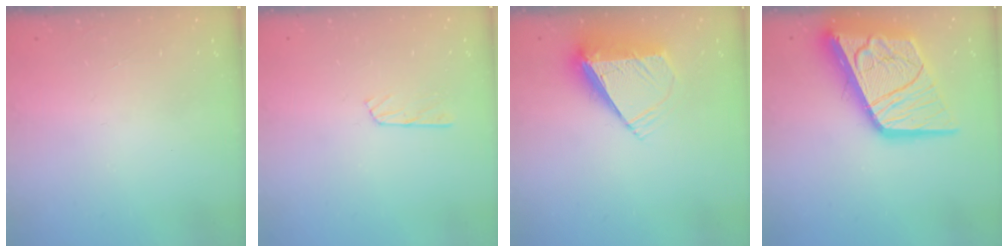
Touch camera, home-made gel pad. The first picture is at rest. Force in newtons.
{"total": 3.6, "press": 3.6, "slide": 0.3}
{"total": 9.3, "press": 9.2, "slide": 1.4}
{"total": 25.4, "press": 25.2, "slide": 3.1}